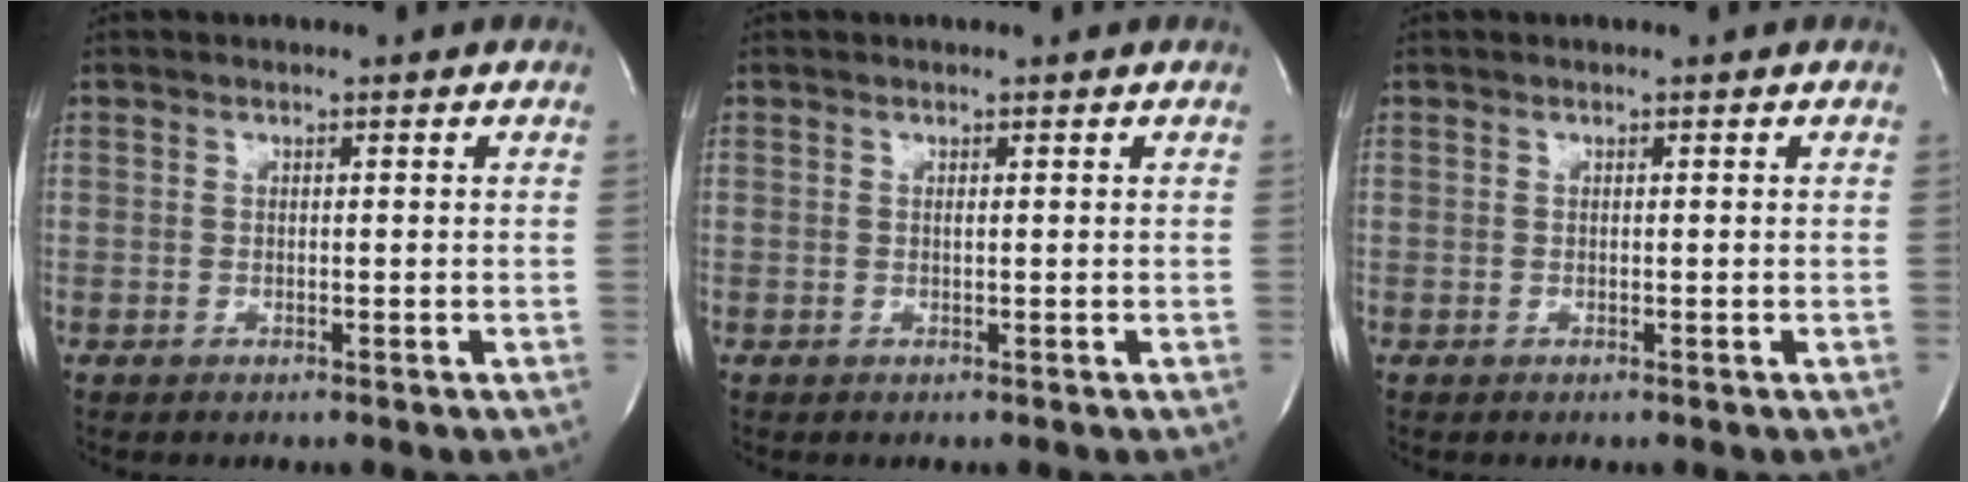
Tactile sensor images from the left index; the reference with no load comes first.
{"total": 0.0}
{"total": 0.0}